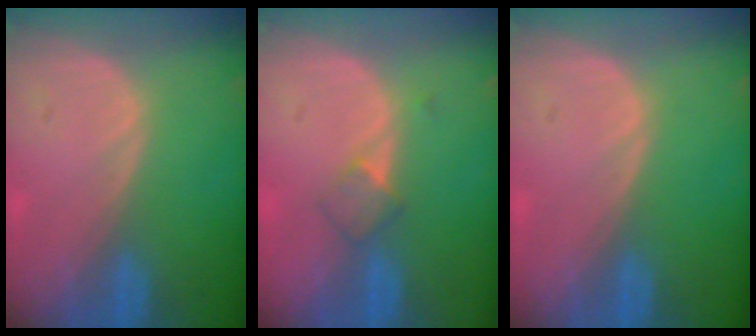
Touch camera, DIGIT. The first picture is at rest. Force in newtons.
{"total": 2.7, "press": 2.4, "slide": 1.1}
{"total": 0.0}